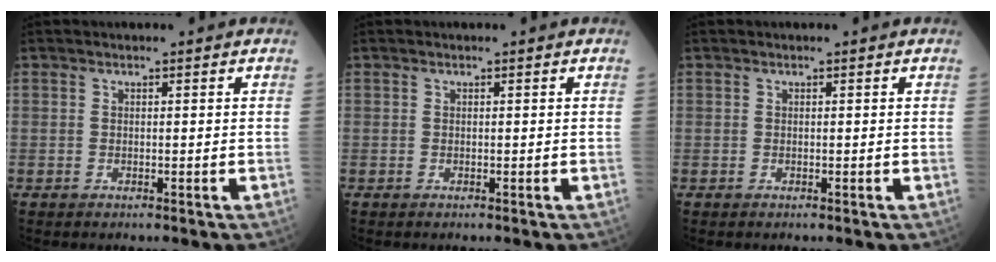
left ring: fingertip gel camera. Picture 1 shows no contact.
{"total": 0.0}
{"total": 0.0}